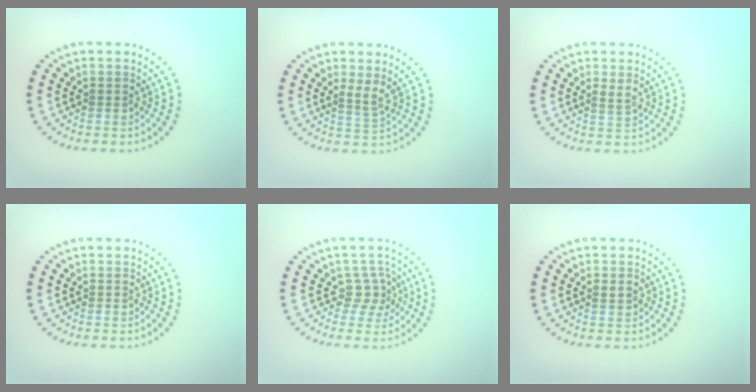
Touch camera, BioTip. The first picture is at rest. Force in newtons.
{"total": 1.6, "press": 1.0, "slide": 1.2}
{"total": 1.0, "press": 0.8, "slide": 0.5}
{"total": 0.0}
{"total": 2.2, "press": 1.5, "slide": 1.6}
{"total": 1.0, "press": 0.9, "slide": 0.2}